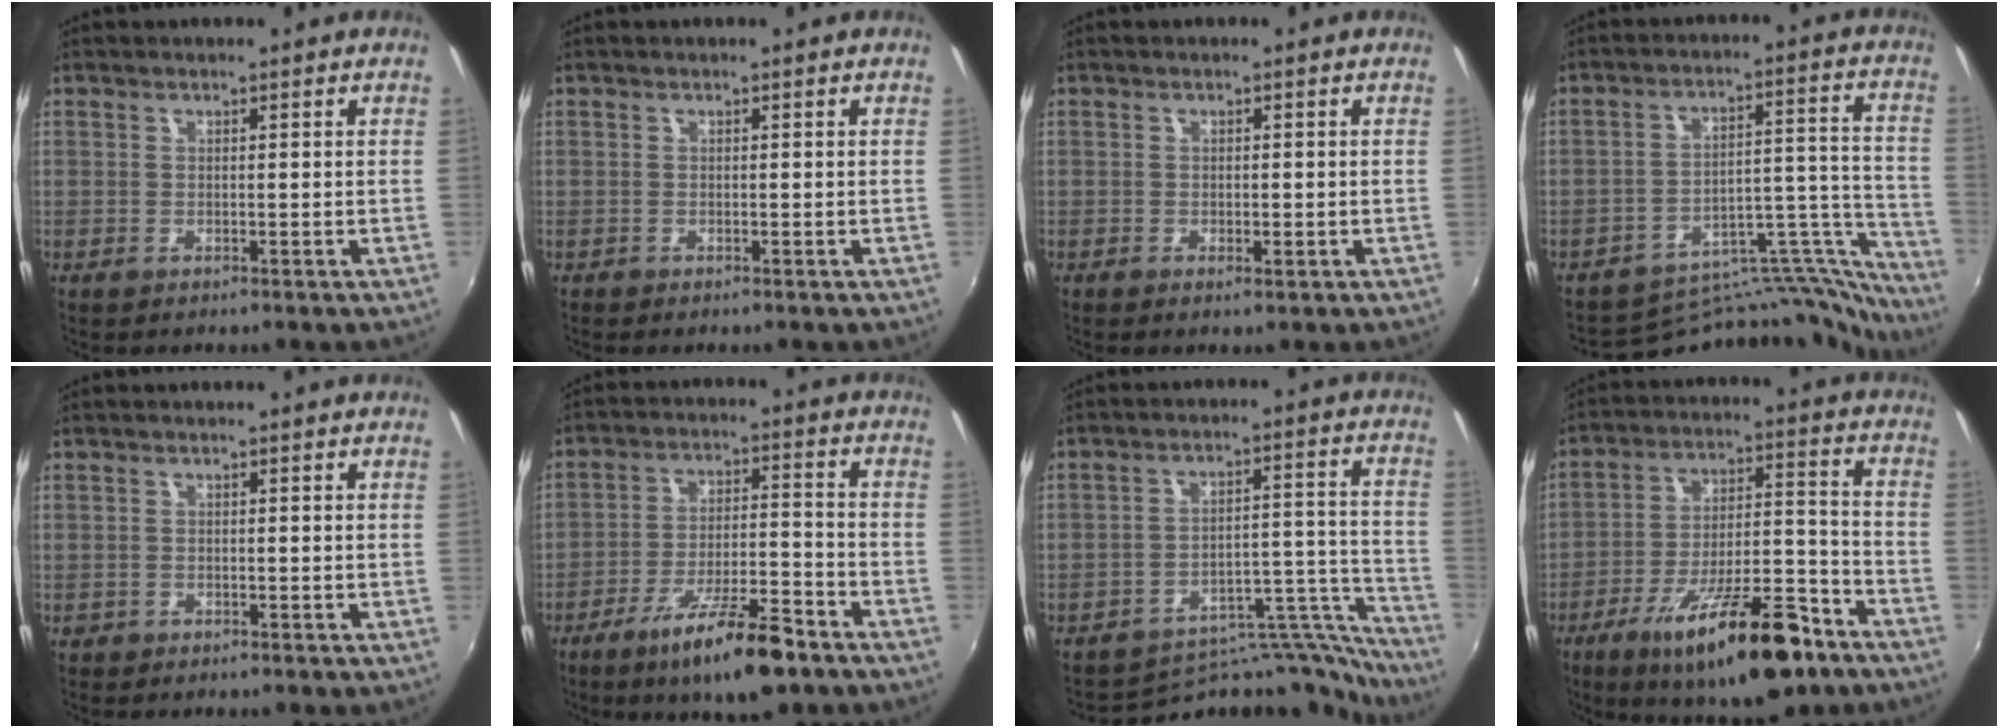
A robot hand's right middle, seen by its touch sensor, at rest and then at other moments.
{"total": 0.0}
{"total": 0.8, "force": [-0.2, 0.2, 0.8], "torque": [-0.011, -0.003, -0.005]}
{"total": 18.2, "force": [-18.1, 1.6, 0.6], "torque": [0.012, 0.061, -0.269]}
{"total": 1.1, "force": [-0.5, 0.9, 0.3], "torque": [-0.007, -0.003, -0.009]}
{"total": 13.4, "force": [-9.1, 2.8, 9.4], "torque": [-0.169, -0.014, -0.150]}
{"total": 15.8, "force": [-15.2, 2.9, 3.3], "torque": [-0.025, 0.035, -0.214]}
{"total": 20.2, "force": [-13.0, 5.6, 14.4], "torque": [-0.235, -0.016, -0.201]}